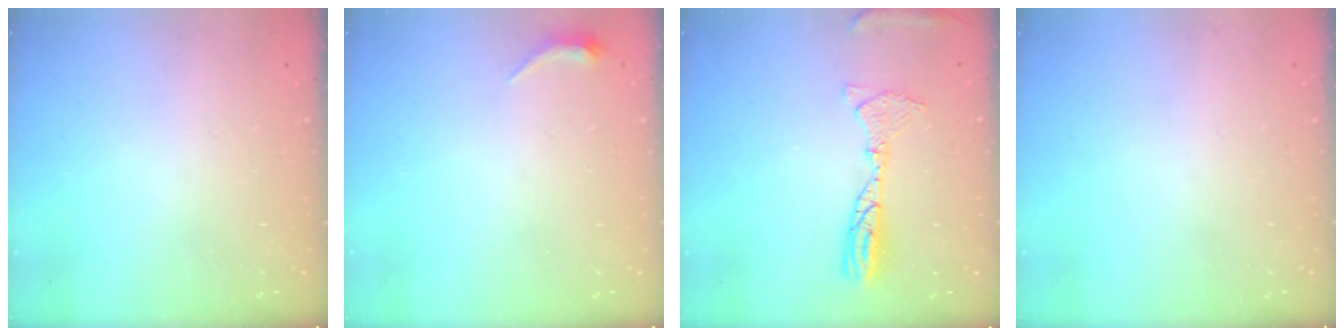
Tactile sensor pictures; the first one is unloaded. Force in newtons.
{"total": 3.5, "press": 3.4, "slide": 0.7}
{"total": 10.6, "press": 10.4, "slide": 2.2}
{"total": 0.0}